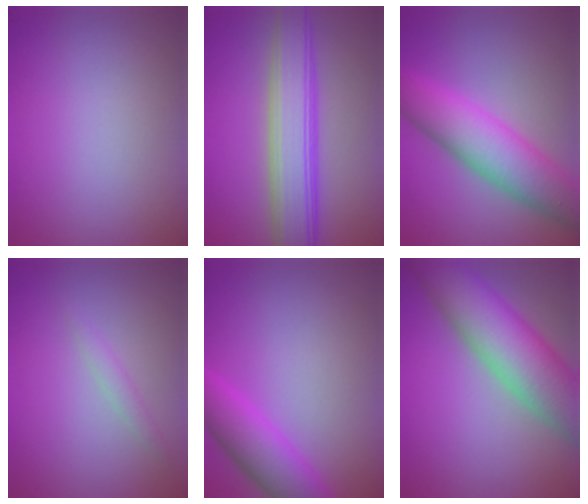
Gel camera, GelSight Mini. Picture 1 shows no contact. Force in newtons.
{"total": 7.0, "press": 7.0, "slide": 0.1}
{"total": 8.1, "press": 8.1, "slide": 0.2}
{"total": 1.1, "press": 1.1, "slide": 0.2}
{"total": 4.9, "press": 4.9, "slide": 0.3}
{"total": 9.8, "press": 9.8, "slide": 0.5}